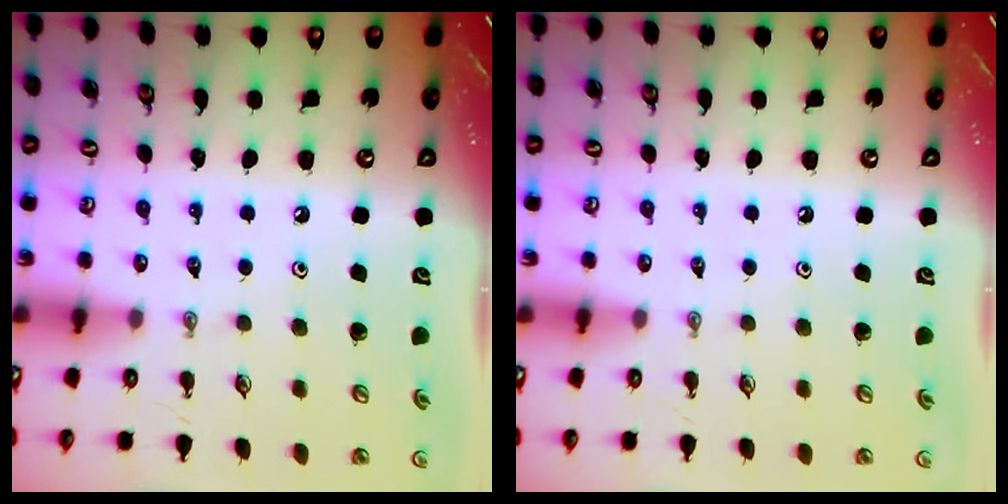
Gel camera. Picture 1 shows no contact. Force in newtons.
{"total": 0.0}